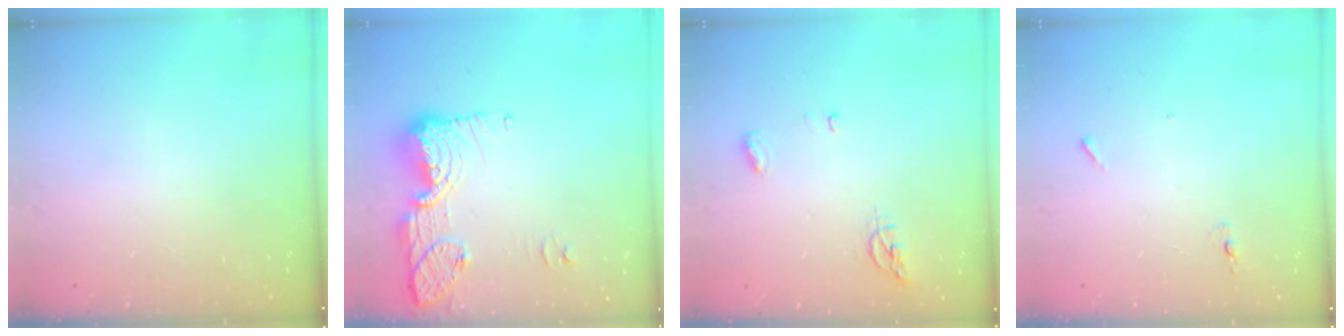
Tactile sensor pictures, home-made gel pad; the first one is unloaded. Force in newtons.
{"total": 14.5, "press": 14.3, "slide": 2.9}
{"total": 4.9, "press": 4.9, "slide": 0.6}
{"total": 4.7, "press": 4.5, "slide": 1.4}